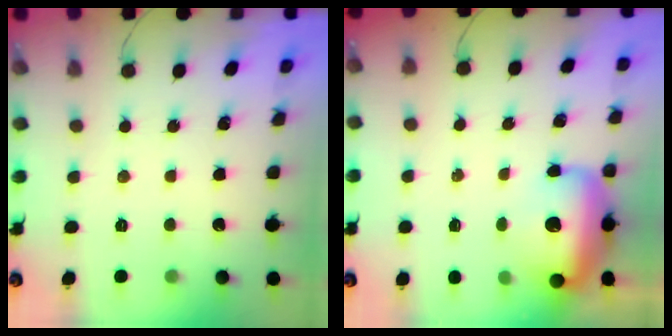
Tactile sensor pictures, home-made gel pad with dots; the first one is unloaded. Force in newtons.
{"total": 22.4, "press": 19.2, "slide": 11.5}